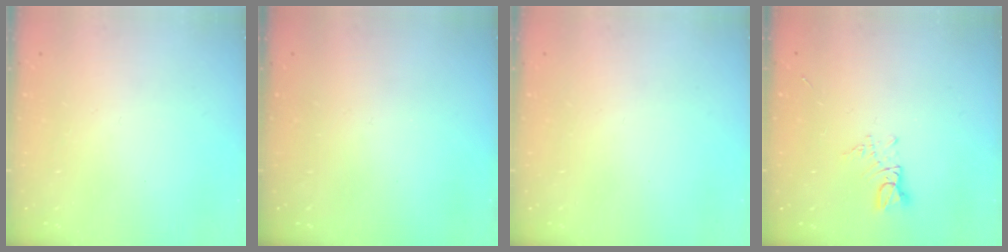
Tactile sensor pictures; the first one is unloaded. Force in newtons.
{"total": 0.0}
{"total": 0.0}
{"total": 2.7, "press": 2.7, "slide": 0.3}